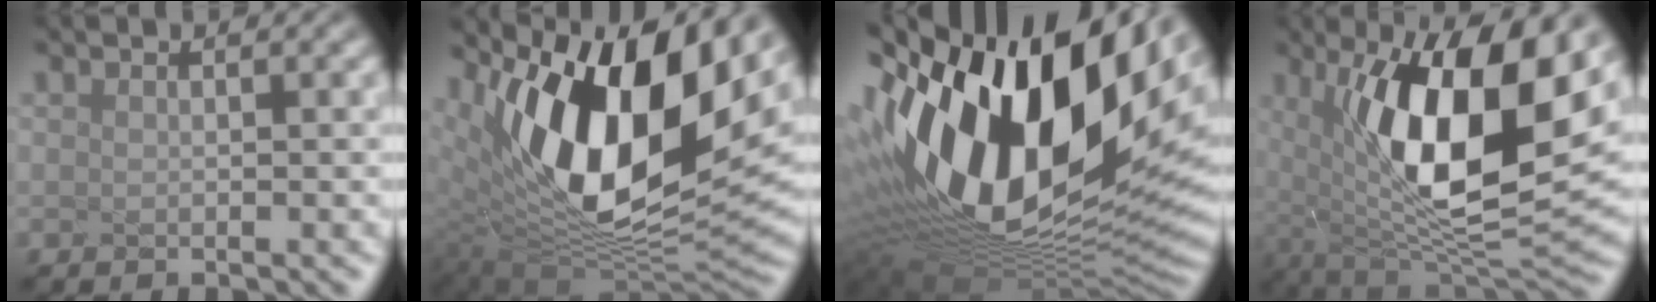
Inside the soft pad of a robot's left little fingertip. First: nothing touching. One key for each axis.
{"total": 12.8, "fx": 3.7, "fy": 6.7, "fz": 10.3, "tx": -0.203, "ty": -0.010, "tz": 0.103}
{"total": 18.4, "fx": 2.2, "fy": 10.8, "fz": 14.7, "tx": -0.329, "ty": -0.016, "tz": 0.084}
{"total": 12.2, "fx": 1.8, "fy": 4.9, "fz": 11.0, "tx": -0.206, "ty": -0.022, "tz": 0.069}